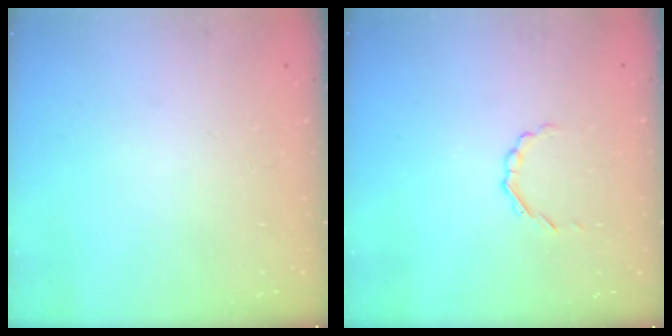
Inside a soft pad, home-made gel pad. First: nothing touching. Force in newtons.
{"total": 1.8, "press": 1.7, "slide": 0.7}